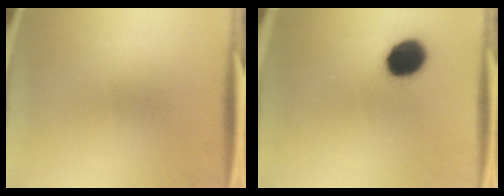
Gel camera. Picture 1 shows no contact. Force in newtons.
{"total": 13.1}